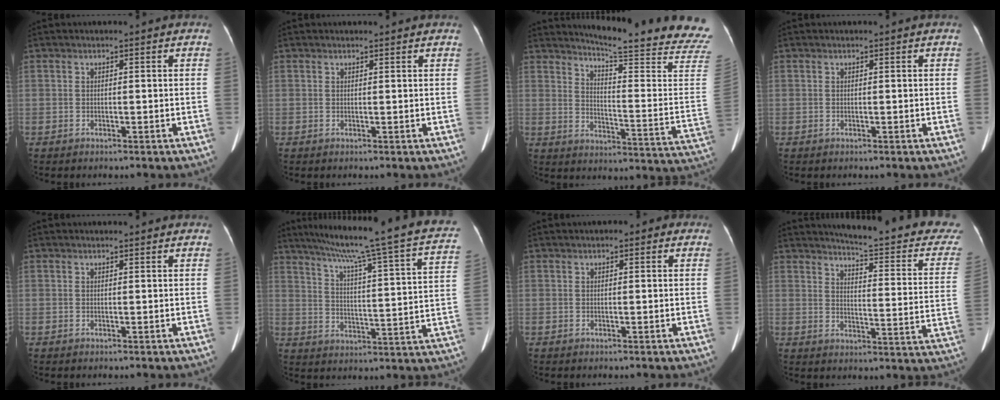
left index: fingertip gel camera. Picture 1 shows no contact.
{"total": 1.9, "force": [1.8, 0.3, 0.5], "torque": [-0.012, 0.012, 0.017]}
{"total": 24.7, "force": [22.7, -0.5, 9.9], "torque": [-0.140, -0.142, 0.262]}
{"total": 0.0}
{"total": 2.1, "force": [2.0, 0.4, 0.5], "torque": [-0.012, 0.013, 0.019]}
{"total": 26.3, "force": [20.9, 0.6, 16.1], "torque": [-0.245, -0.022, 0.264]}
{"total": 1.9, "force": [0.9, 1.0, 1.3], "torque": [-0.019, 0.013, 0.009]}
{"total": 19.9, "force": [18.5, 1.1, 7.3], "torque": [-0.091, -0.096, 0.207]}